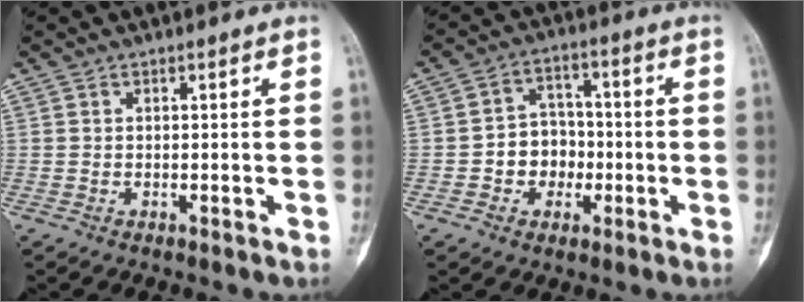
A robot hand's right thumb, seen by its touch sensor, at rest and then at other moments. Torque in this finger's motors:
{"motor_torque": [-0.11, 0.44, 0.37, -0.47, -0.03]}